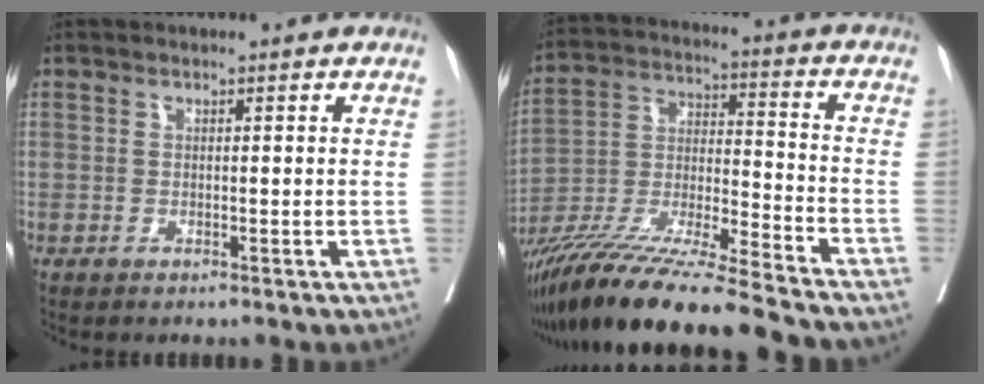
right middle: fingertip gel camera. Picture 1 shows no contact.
{"total": 19.9, "force": [-17.1, -0.9, 10.2], "torque": [-0.216, -0.038, -0.311]}